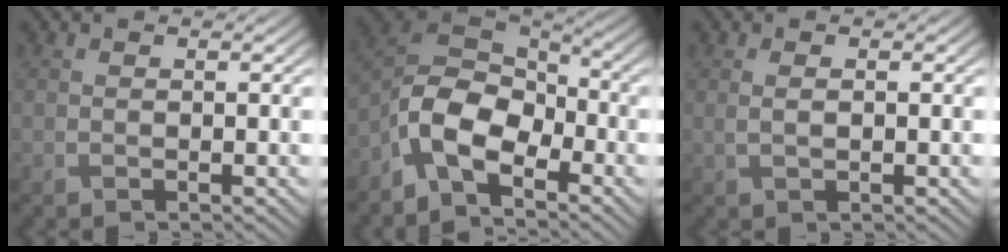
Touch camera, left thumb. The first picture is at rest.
{"total": 9.0, "force": [-5.0, 4.8, 5.7], "torque": [-0.116, -0.002, -0.117]}
{"total": 1.2, "force": [0.2, 0.4, 1.1], "torque": [-0.027, 0.000, 0.006]}